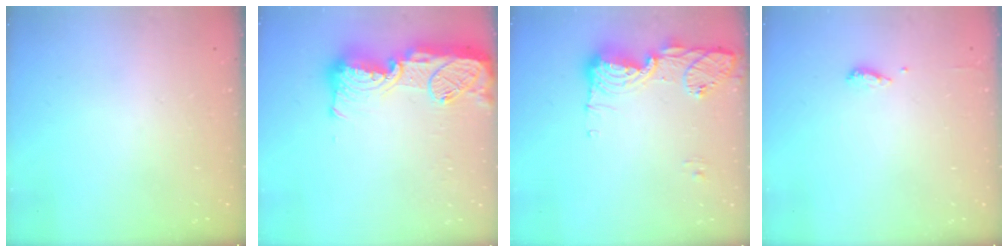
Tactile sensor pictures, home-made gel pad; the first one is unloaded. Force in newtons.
{"total": 19.4, "press": 19.0, "slide": 3.7}
{"total": 16.1, "press": 15.2, "slide": 5.3}
{"total": 6.1, "press": 6.0, "slide": 1.3}